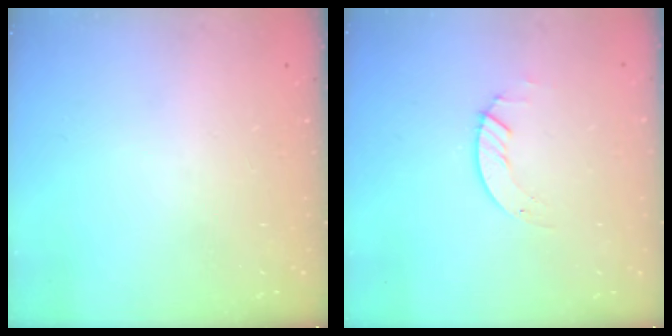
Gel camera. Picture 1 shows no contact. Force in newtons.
{"total": 1.3, "press": 1.3, "slide": 0.2}